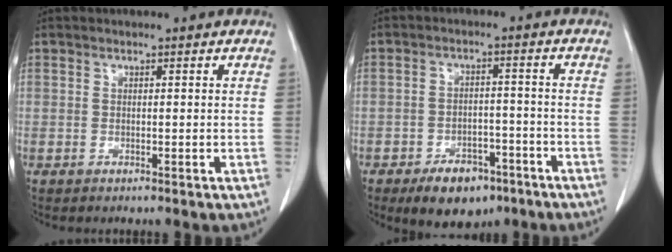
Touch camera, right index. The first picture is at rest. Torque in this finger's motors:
{"motor_torque": [-0.15, -0.14, 0.07, 0.00]}